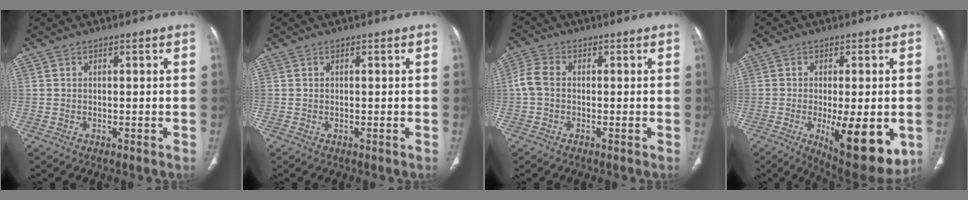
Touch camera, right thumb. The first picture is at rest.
{"total": 0.0}
{"total": 3.9, "force": [-0.4, 2.8, 2.8], "torque": [-0.067, 0.010, -0.017]}
{"total": 15.8, "force": [-4.2, 5.8, 14.0], "torque": [-0.167, -0.021, -0.042]}